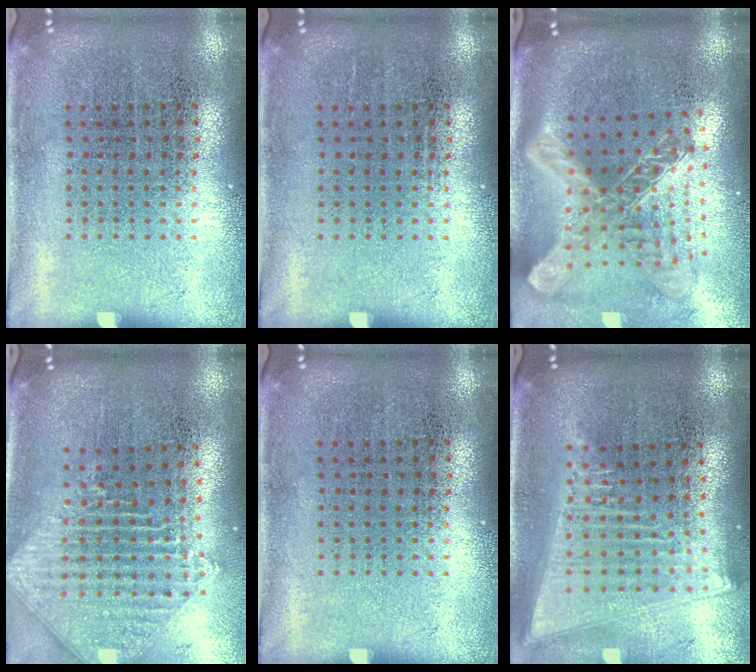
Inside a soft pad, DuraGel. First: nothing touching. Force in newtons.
{"total": 0.0}
{"total": 2.9, "press": 2.0, "slide": 2.0}
{"total": 2.2, "press": 1.8, "slide": 1.3}
{"total": 0.0}
{"total": 2.1, "press": 1.8, "slide": 1.1}